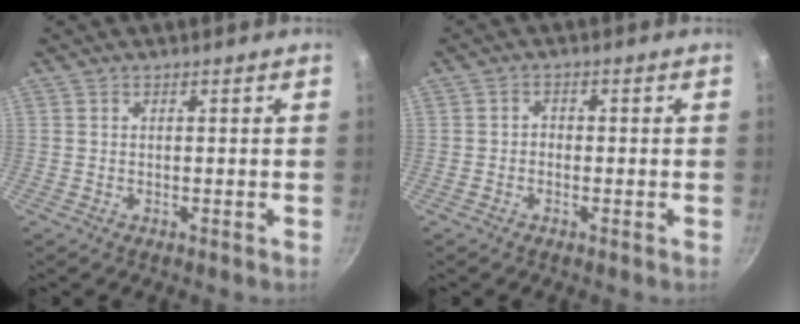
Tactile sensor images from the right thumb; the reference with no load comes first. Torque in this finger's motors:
{"motor_torque": [-0.61, -0.34, 0.19, -0.05, -0.01]}